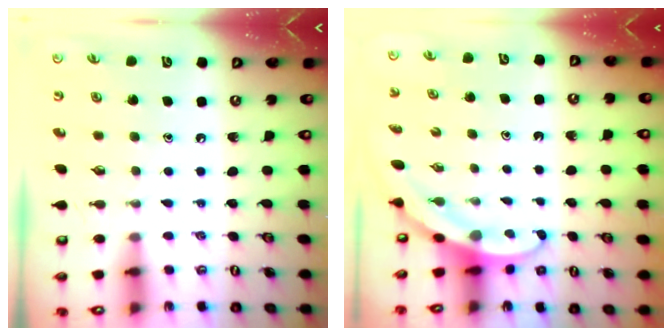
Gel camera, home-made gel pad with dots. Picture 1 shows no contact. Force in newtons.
{"total": 3.2, "press": 3.2, "slide": 0.2}